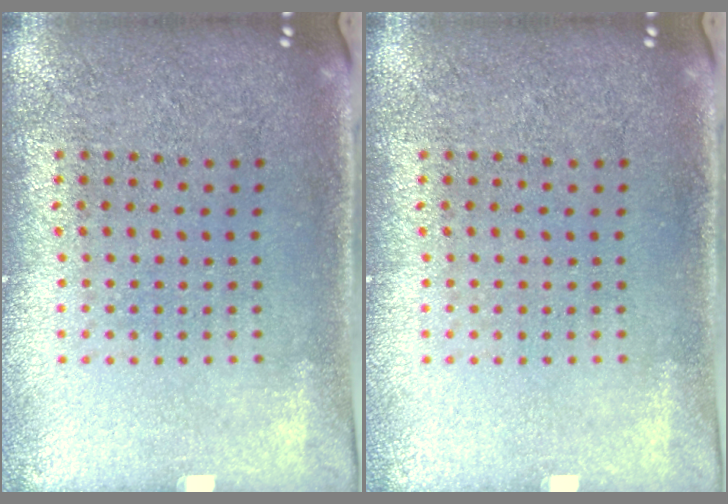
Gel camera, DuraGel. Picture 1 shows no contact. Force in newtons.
{"total": 0.0}